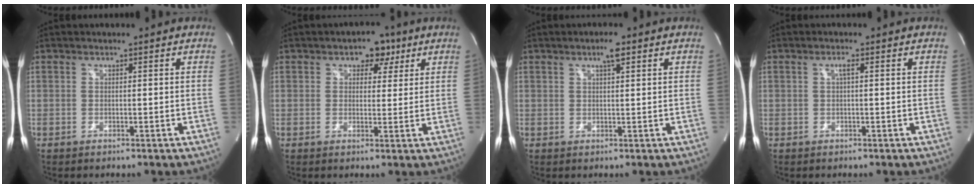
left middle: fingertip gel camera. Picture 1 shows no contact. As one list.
[{"total": 4.4, "force": [2.3, 2.9, 2.4], "torque": [-0.025, 0.012, 0.031]}, {"total": 2.4, "force": [1.4, 0.3, 1.9], "torque": [-0.038, 0.005, 0.023]}, {"total": 1.0, "force": [0.2, 0.1, 1.0], "torque": [-0.022, 0.002, 0.004]}]